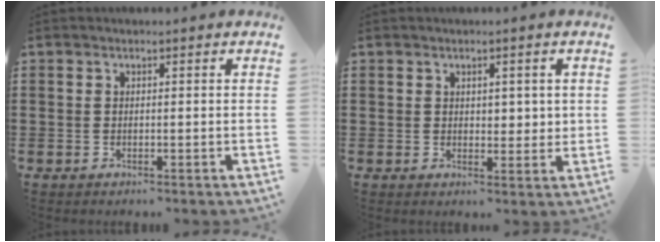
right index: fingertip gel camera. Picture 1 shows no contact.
{"total": 2.1, "force": [1.1, 1.5, 1.0], "torque": [-0.009, 0.003, 0.015]}